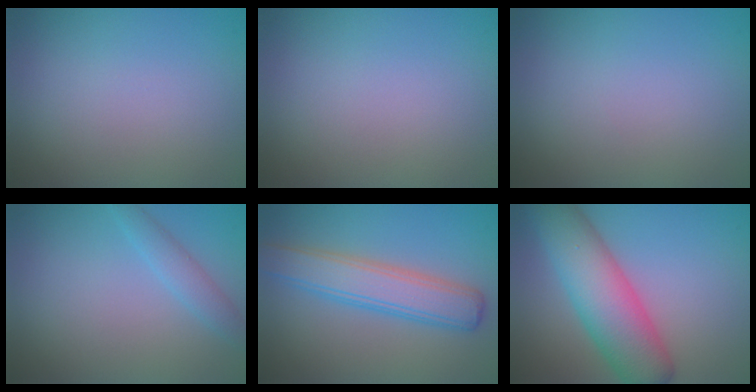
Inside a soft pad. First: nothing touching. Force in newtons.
{"total": 0.0}
{"total": 0.0}
{"total": 1.9, "press": 1.9, "slide": 0.1}
{"total": 4.9, "press": 4.9, "slide": 0.2}
{"total": 8.3, "press": 8.3, "slide": 0.0}